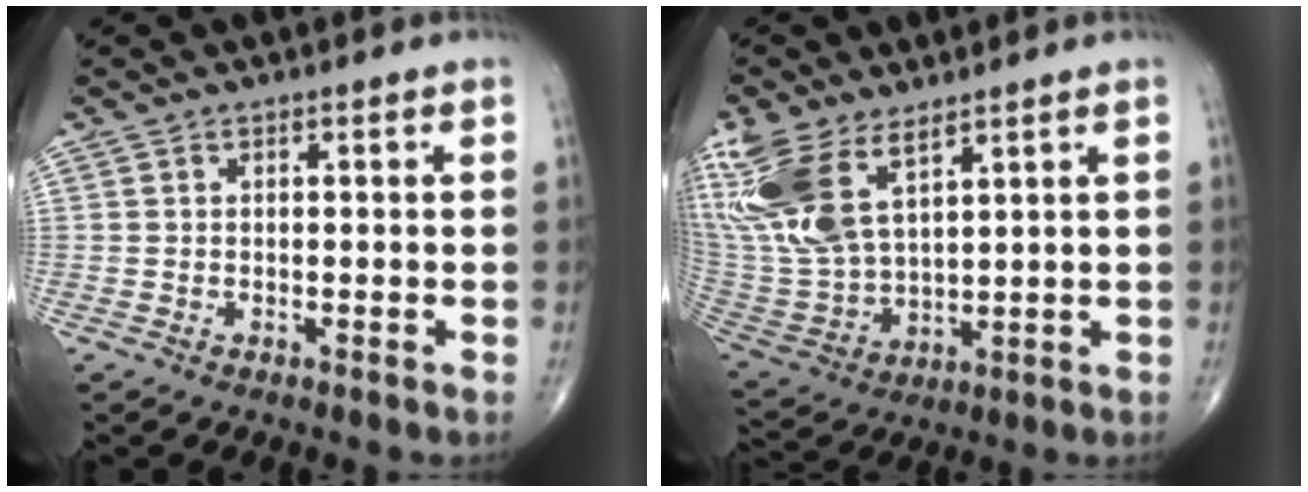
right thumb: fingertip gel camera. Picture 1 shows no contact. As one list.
[{"total": 17.0, "force": [9.3, 7.9, 11.8], "torque": [-0.266, -0.029, 0.201]}]